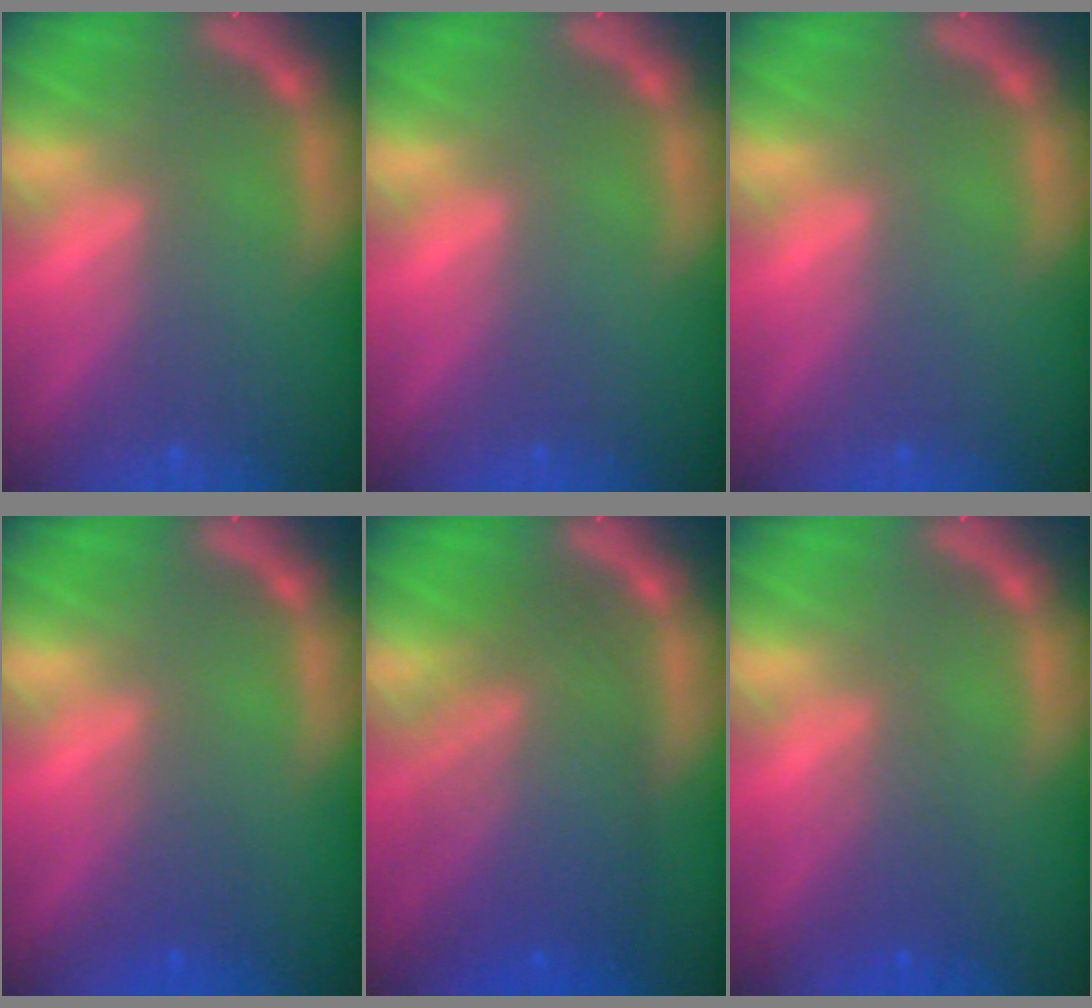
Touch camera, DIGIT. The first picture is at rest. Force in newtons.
{"total": 0.0}
{"total": 0.0}
{"total": 2.0}
{"total": 9.0}
{"total": 2.5}